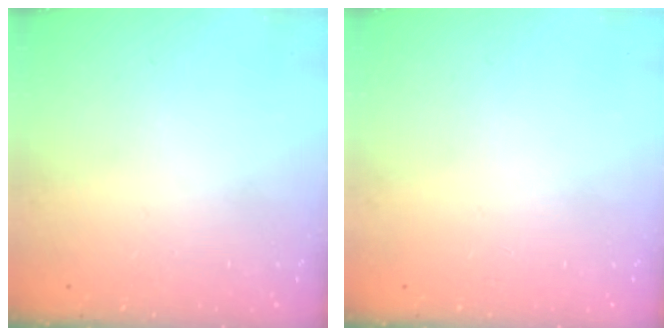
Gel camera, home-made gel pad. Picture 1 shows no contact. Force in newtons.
{"total": 0.0}